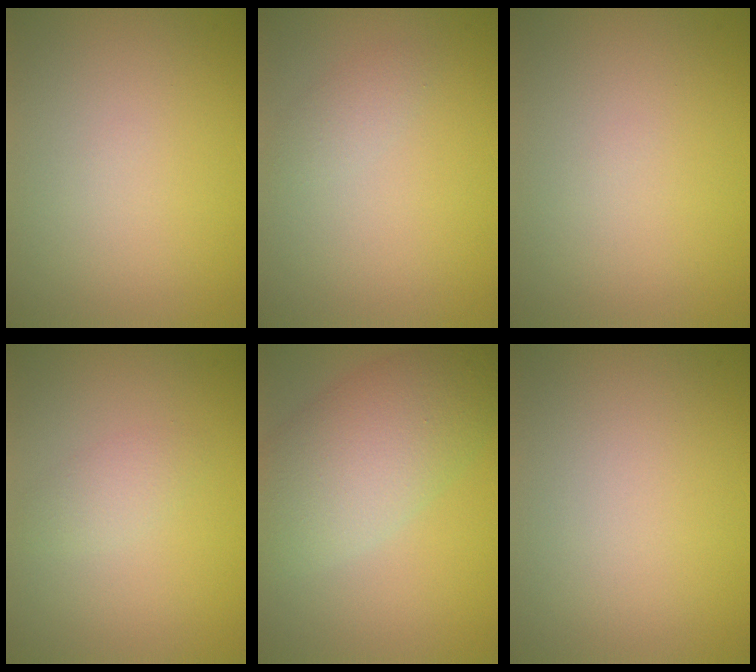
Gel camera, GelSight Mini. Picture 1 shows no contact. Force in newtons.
{"total": 1.2, "press": 1.2, "slide": 0.0}
{"total": 0.0}
{"total": 1.5, "press": 1.5, "slide": 0.0}
{"total": 7.6, "press": 7.6, "slide": 0.3}
{"total": 0.0}